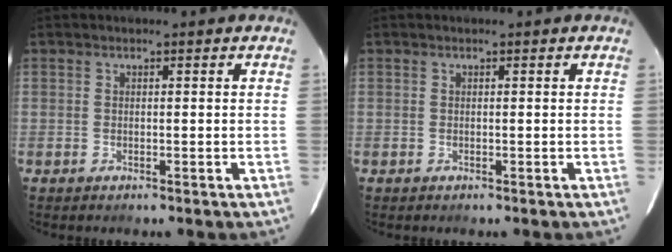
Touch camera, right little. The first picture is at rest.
{"total": 0.0}